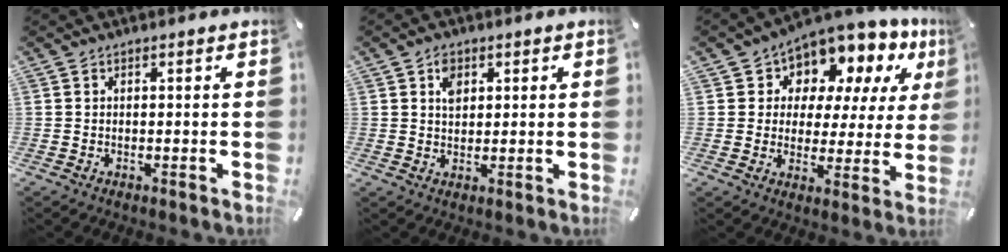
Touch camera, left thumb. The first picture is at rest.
{"total": 3.5, "force": [1.3, 2.7, 1.8], "torque": [-0.024, 0.000, 0.020]}
{"total": 9.3, "force": [6.7, 6.0, 2.4], "torque": [-0.053, -0.065, 0.119]}